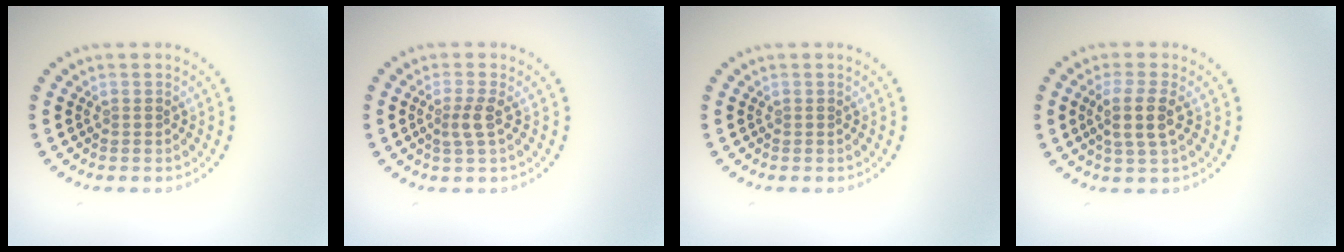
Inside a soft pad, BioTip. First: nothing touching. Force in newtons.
{"total": 1.7, "press": 1.4, "slide": 1.0}
{"total": 0.0}
{"total": 2.8, "press": 2.6, "slide": 1.2}